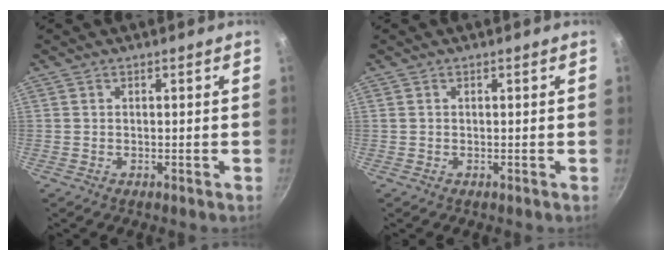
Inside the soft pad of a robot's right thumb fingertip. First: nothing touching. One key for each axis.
{"total": 0.0}